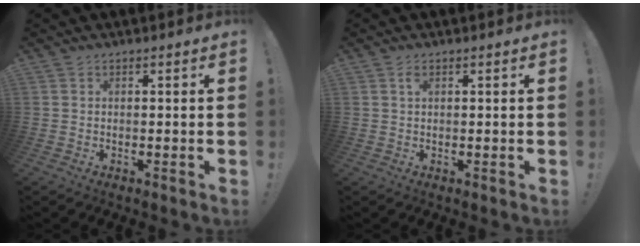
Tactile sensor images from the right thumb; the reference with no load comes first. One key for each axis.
{"total": 1.3, "fx": 0.5, "fy": 0.6, "fz": 1.1, "tx": -0.016, "ty": -0.001, "tz": 0.007}